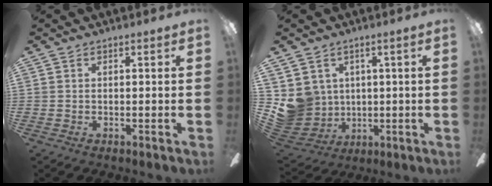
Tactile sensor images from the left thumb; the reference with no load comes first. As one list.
[{"total": 8.5, "force": [1.5, 8.3, 1.4], "torque": [-0.065, -0.019, 0.035]}]